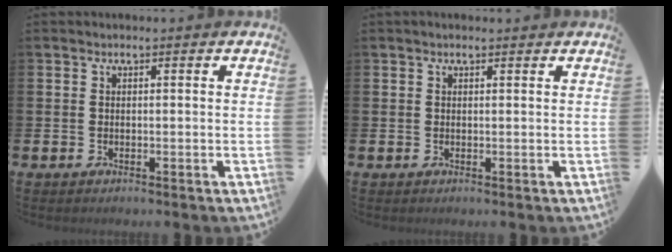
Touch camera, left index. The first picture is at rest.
{"total": 0.6, "force": [0.5, 0.1, 0.3], "torque": [-0.006, 0.001, 0.009]}